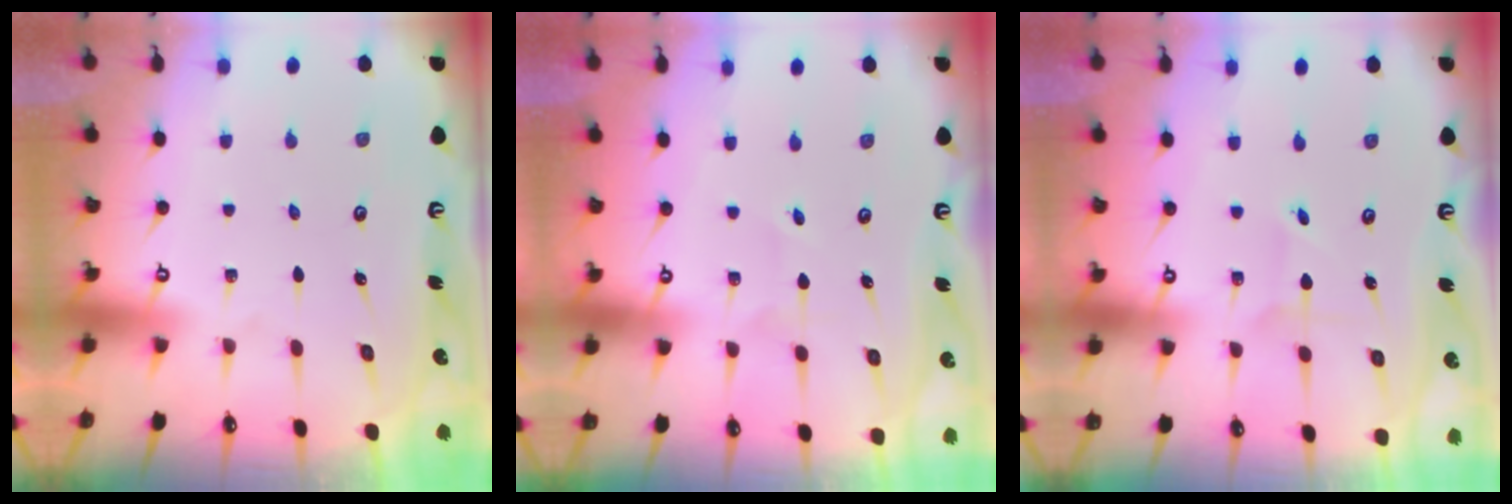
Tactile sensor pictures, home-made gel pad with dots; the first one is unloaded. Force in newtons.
{"total": 2.0, "press": 1.9, "slide": 0.5}
{"total": 2.0, "press": 2.0, "slide": 0.1}